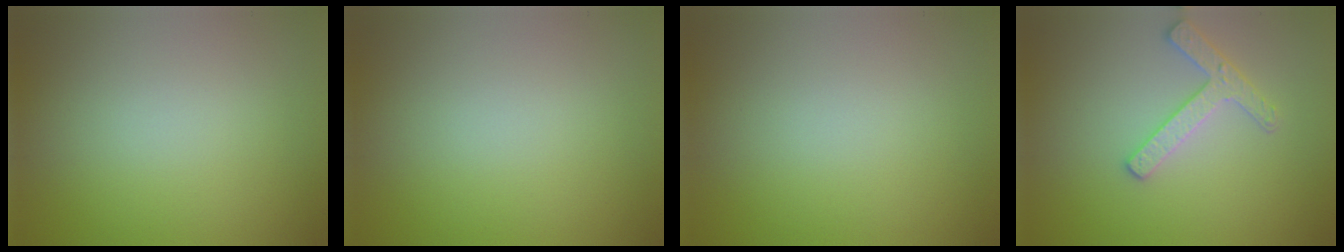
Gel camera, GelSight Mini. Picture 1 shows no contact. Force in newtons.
{"total": 0.0}
{"total": 0.0}
{"total": 2.5, "press": 2.4, "slide": 0.4}